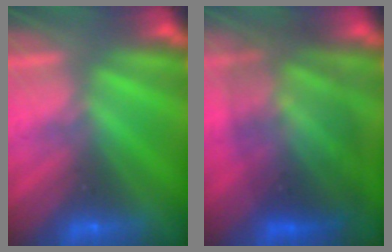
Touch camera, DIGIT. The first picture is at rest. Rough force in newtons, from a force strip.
{"total": 9.4}